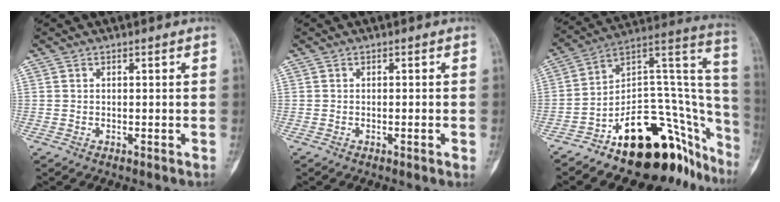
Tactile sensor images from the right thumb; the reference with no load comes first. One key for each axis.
{"total": 1.2, "fx": -0.3, "fy": 0.1, "fz": 1.1, "tx": -0.019, "ty": 0.000, "tz": -0.002}
{"total": 28.5, "fx": -17.0, "fy": 13.0, "fz": 18.9, "tx": -0.136, "ty": 0.124, "tz": -0.244}